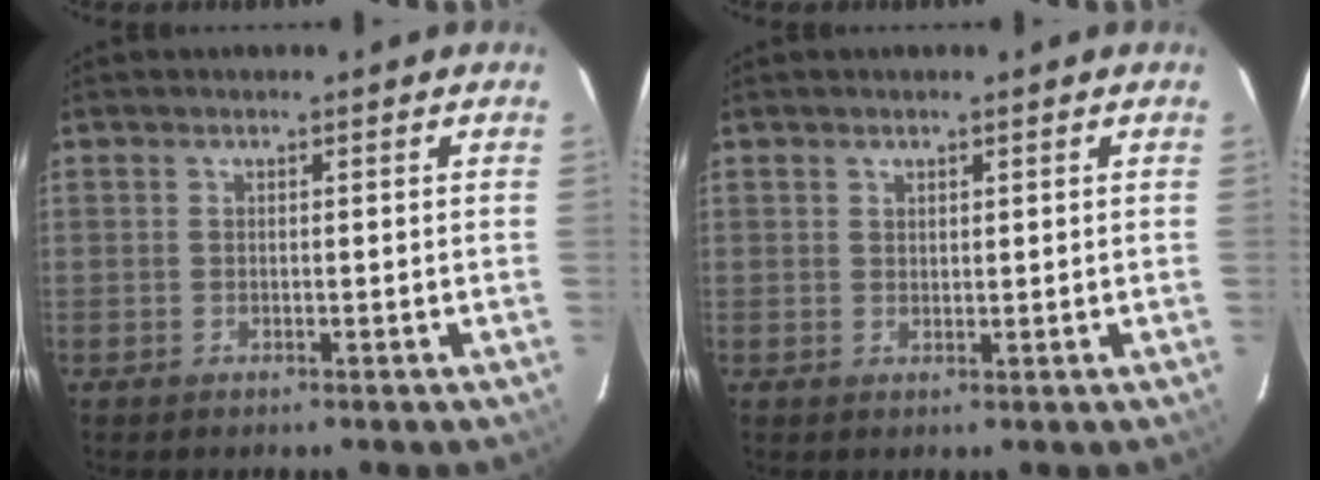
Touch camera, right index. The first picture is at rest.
{"total": 1.0, "force": [0.8, 0.7, 0.2], "torque": [-0.001, 0.002, 0.013]}